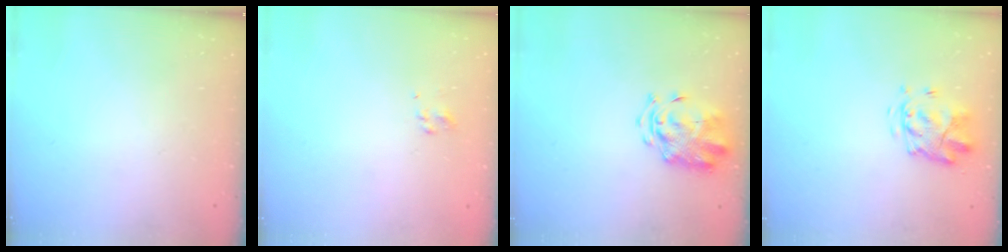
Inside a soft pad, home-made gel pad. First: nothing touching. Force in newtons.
{"total": 2.3, "press": 2.1, "slide": 1.1}
{"total": 3.3, "press": 3.3, "slide": 0.6}
{"total": 3.8, "press": 3.3, "slide": 1.8}